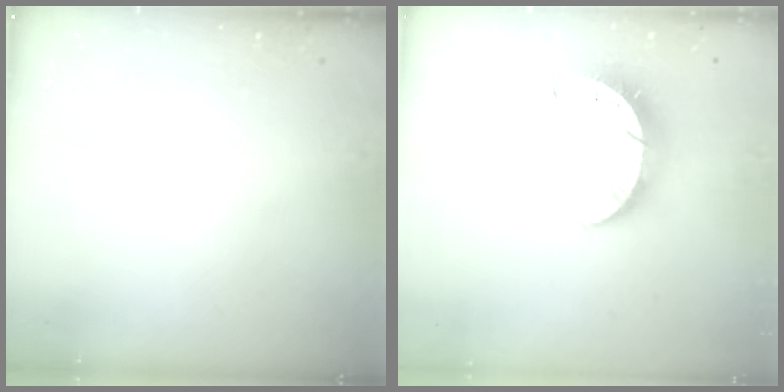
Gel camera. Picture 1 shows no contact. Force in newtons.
{"total": 7.8, "press": 7.8, "slide": 0.6}